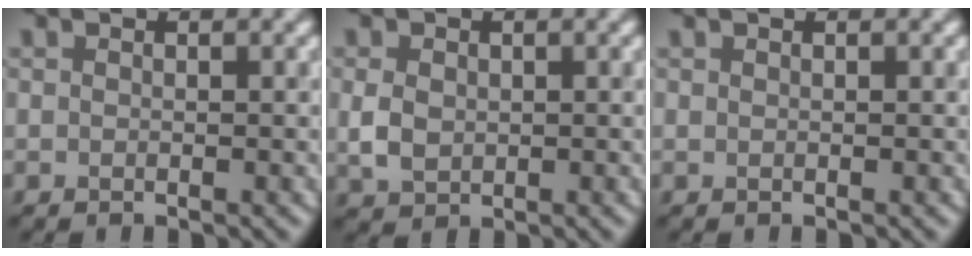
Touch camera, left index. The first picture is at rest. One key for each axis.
{"total": 2.3, "fx": -0.1, "fy": 1.8, "fz": 1.4, "tx": -0.031, "ty": -0.003, "tz": -0.003}
{"total": 0.0}